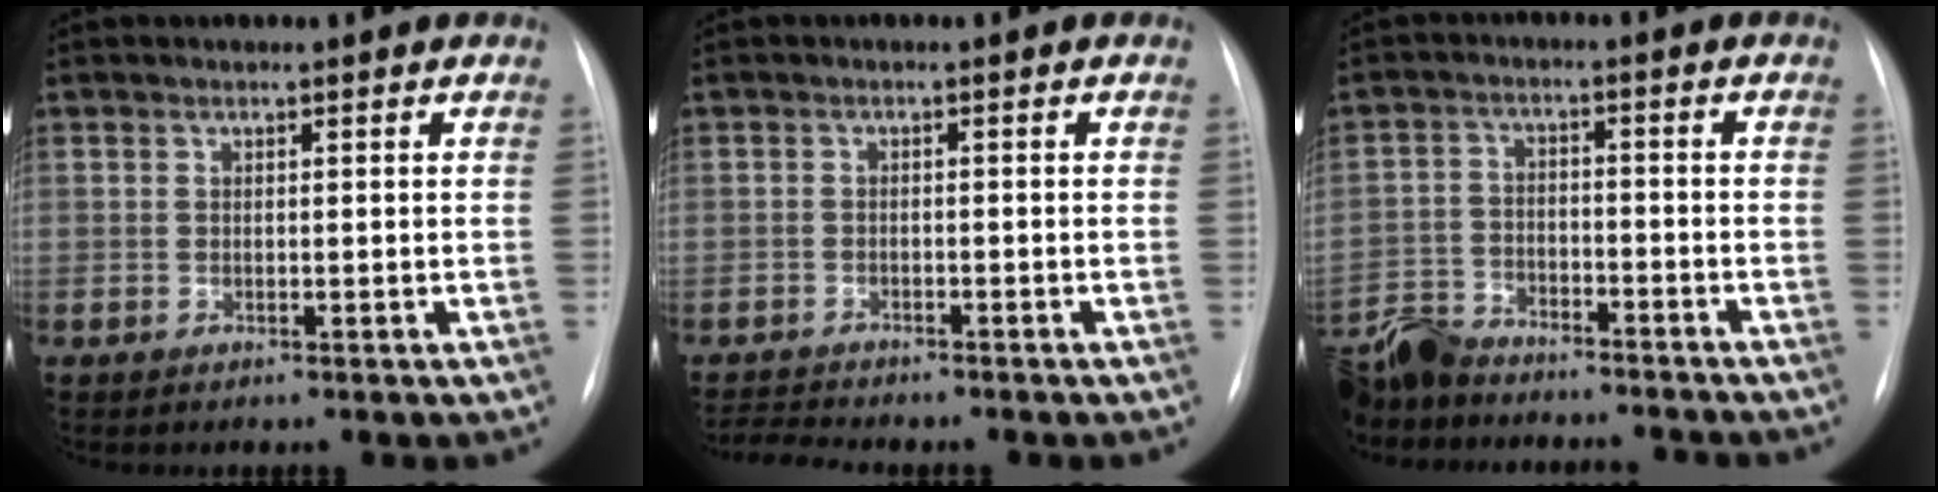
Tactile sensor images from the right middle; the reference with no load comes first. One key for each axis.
{"total": 4.2, "fx": -4.1, "fy": 0.1, "fz": 0.9, "tx": -0.011, "ty": -0.011, "tz": -0.063}
{"total": 14.2, "fx": -12.8, "fy": 4.3, "fz": 4.3, "tx": -0.106, "ty": 0.008, "tz": -0.210}